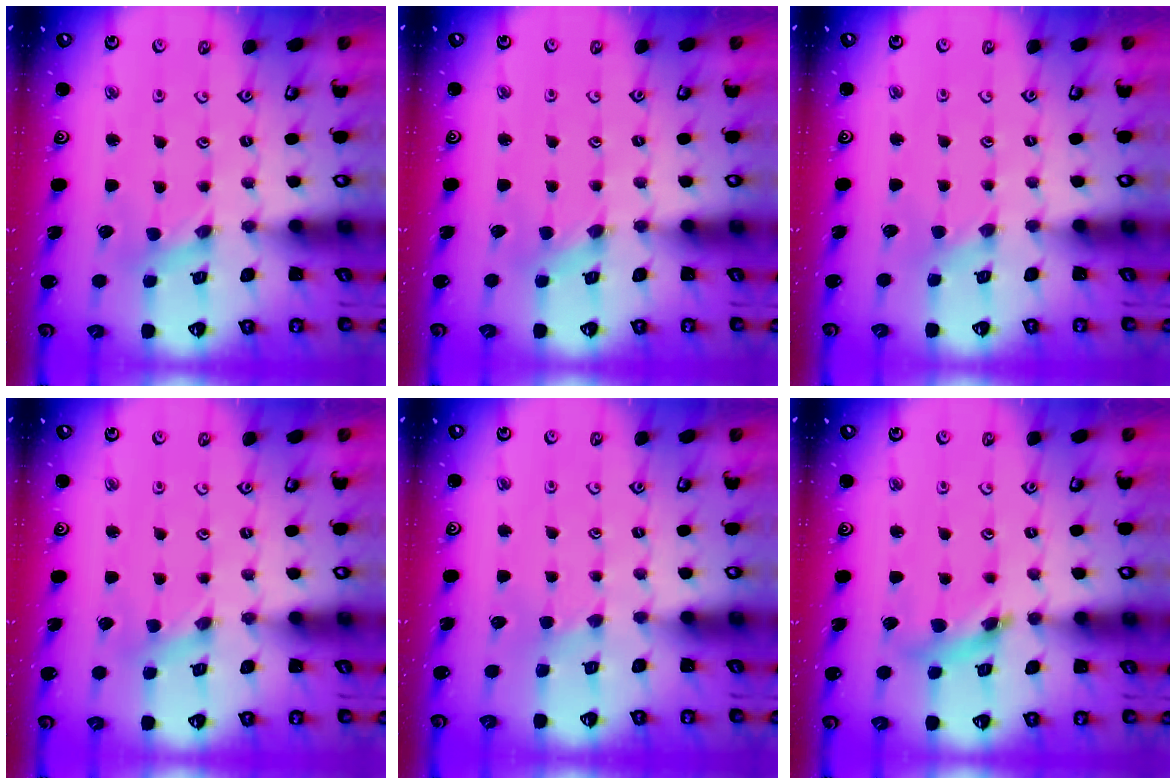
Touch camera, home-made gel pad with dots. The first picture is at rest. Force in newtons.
{"total": 0.6, "press": 0.6, "slide": 0.1}
{"total": 1.3, "press": 1.3, "slide": 0.2}
{"total": 0.0}
{"total": 1.7, "press": 1.6, "slide": 0.3}
{"total": 7.9, "press": 7.8, "slide": 1.1}